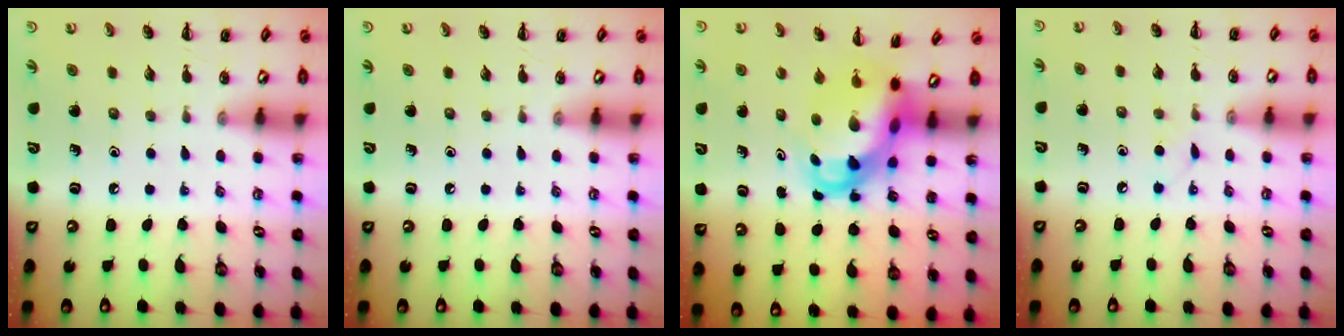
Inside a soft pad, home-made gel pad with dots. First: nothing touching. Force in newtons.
{"total": 0.0}
{"total": 5.4, "press": 5.2, "slide": 1.4}
{"total": 2.9, "press": 2.8, "slide": 1.0}